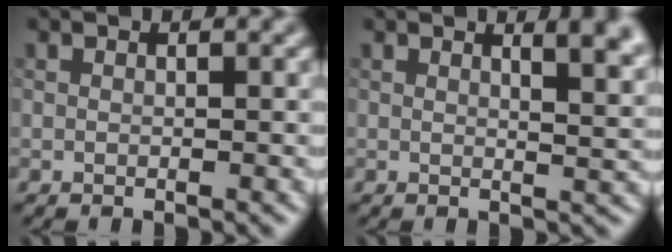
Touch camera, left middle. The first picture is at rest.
{"total": 4.9, "force": [2.6, 2.0, 3.7], "torque": [-0.016, 0.012, 0.026]}